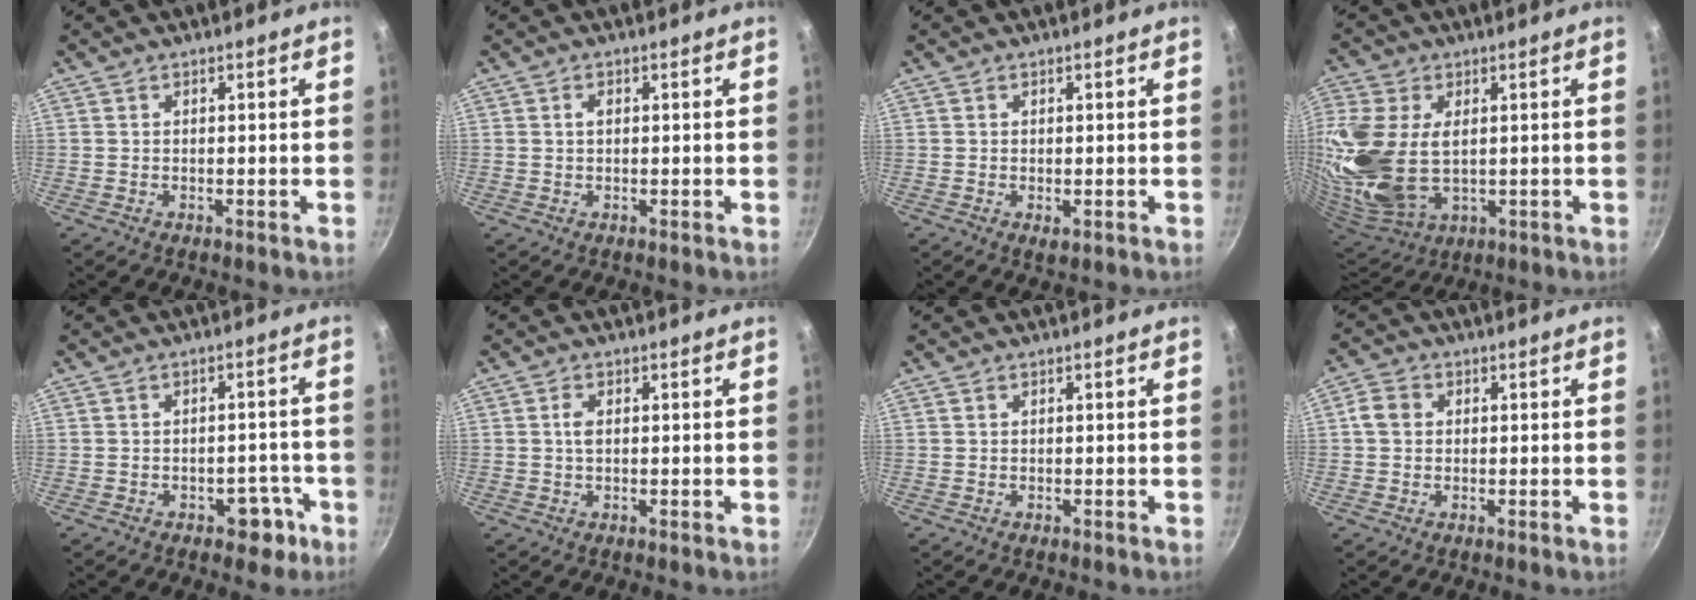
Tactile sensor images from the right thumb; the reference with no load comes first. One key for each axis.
{"total": 1.0, "fx": 0.2, "fy": 0.6, "fz": 0.8, "tx": -0.014, "ty": -0.001, "tz": 0.003}
{"total": 1.1, "fx": -0.3, "fy": 0.6, "fz": 0.9, "tx": -0.014, "ty": -0.003, "tz": -0.001}
{"total": 22.9, "fx": 0.9, "fy": 14.2, "fz": 17.9, "tx": -0.438, "ty": -0.021, "tz": 0.034}
{"total": 5.0, "fx": -2.8, "fy": 3.2, "fz": 2.7, "tx": -0.009, "ty": 0.031, "tz": -0.033}
{"total": 1.9, "fx": 0.2, "fy": 1.0, "fz": 1.6, "tx": -0.033, "ty": 0.001, "tz": 0.001}
{"total": 0.0}
{"total": 3.8, "fx": 0.4, "fy": 3.1, "fz": 2.1, "tx": -0.036, "ty": 0.009, "tz": 0.003}